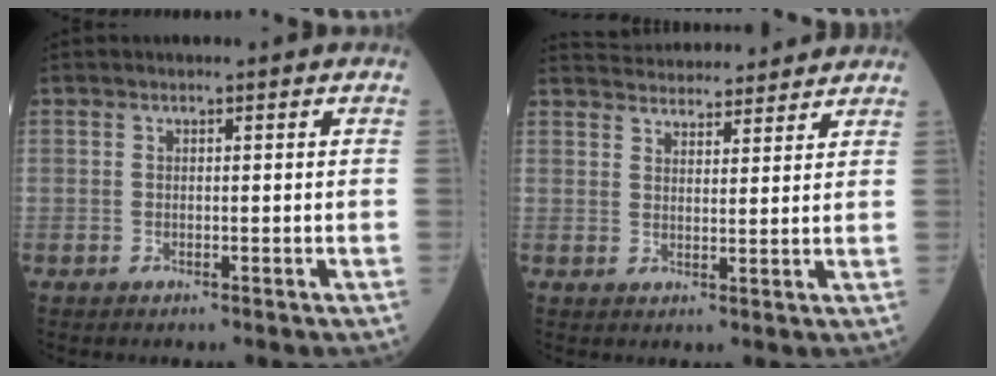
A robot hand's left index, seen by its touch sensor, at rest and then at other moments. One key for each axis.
{"total": 12.9, "fx": 12.4, "fy": 2.2, "fz": 3.0, "tx": -0.042, "ty": 0.028, "tz": 0.172}